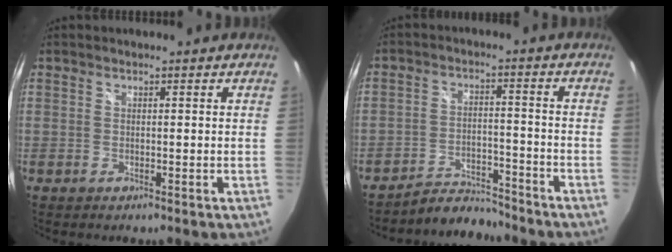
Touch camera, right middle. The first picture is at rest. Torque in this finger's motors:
{"motor_torque": [0.45, -0.76, -0.13, -0.01]}